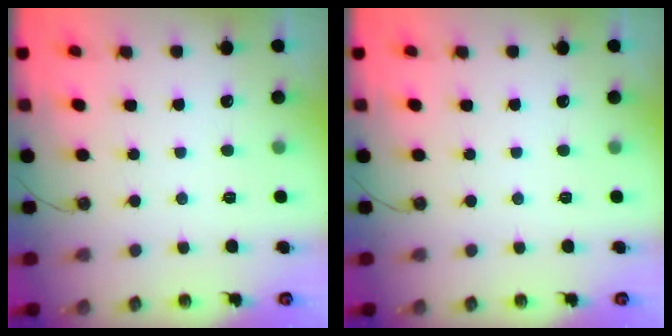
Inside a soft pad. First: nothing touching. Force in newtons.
{"total": 0.0}